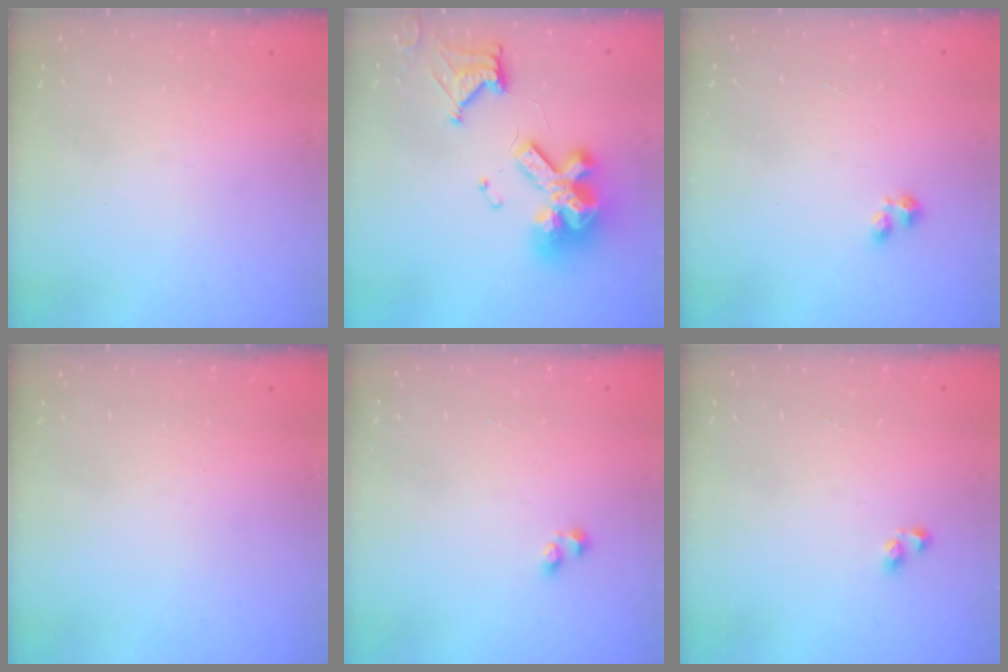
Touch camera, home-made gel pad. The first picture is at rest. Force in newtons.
{"total": 17.3, "press": 17.2, "slide": 1.9}
{"total": 1.8, "press": 1.7, "slide": 0.5}
{"total": 0.0}
{"total": 1.1, "press": 0.9, "slide": 0.7}
{"total": 3.0, "press": 3.0, "slide": 0.1}